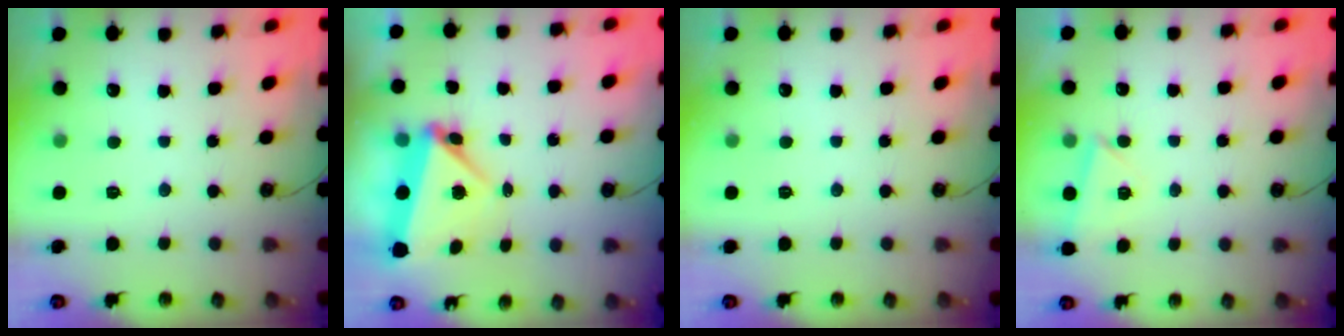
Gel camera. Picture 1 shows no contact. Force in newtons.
{"total": 5.4, "press": 5.4, "slide": 0.4}
{"total": 0.5, "press": 0.5, "slide": 0.2}
{"total": 4.1, "press": 3.3, "slide": 2.5}